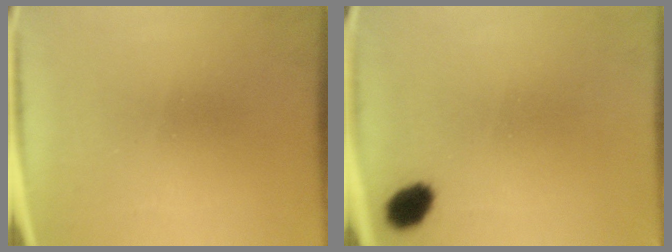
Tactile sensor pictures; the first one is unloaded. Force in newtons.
{"total": 4.6}